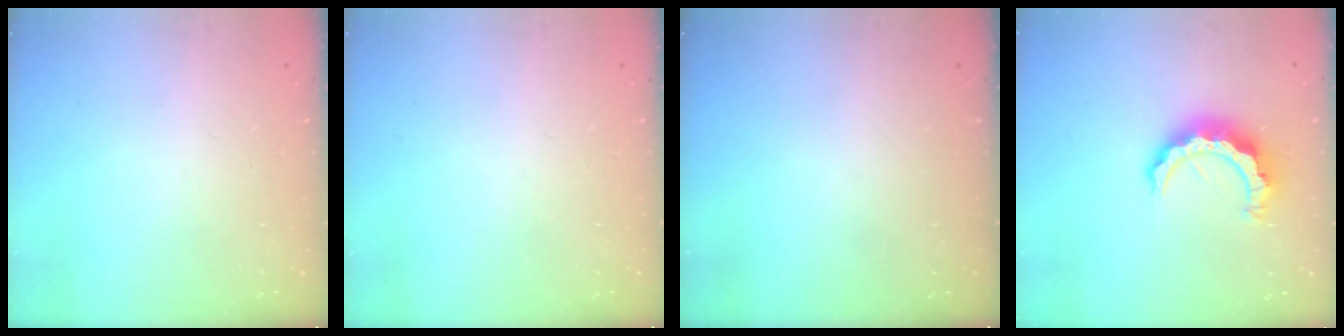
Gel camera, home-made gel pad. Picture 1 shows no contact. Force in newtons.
{"total": 0.0}
{"total": 0.0}
{"total": 9.5, "press": 9.4, "slide": 1.0}